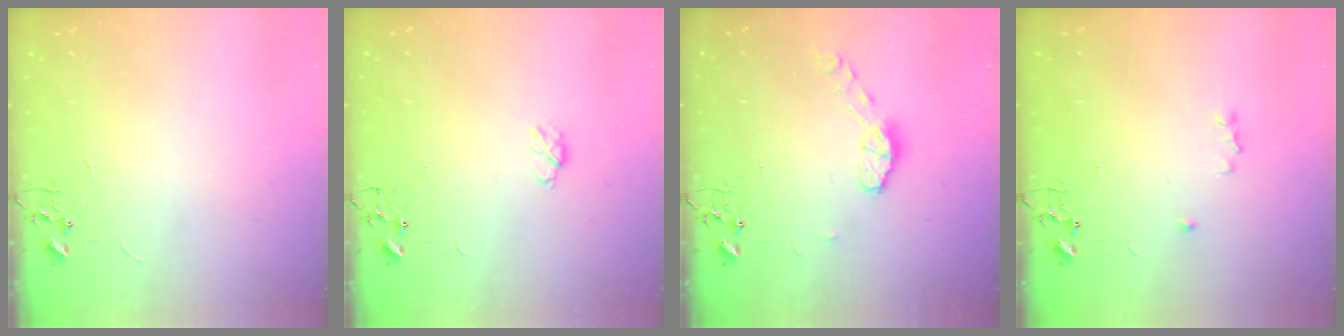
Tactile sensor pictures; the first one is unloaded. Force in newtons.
{"total": 4.5, "press": 4.4, "slide": 0.8}
{"total": 7.5, "press": 7.5, "slide": 0.5}
{"total": 3.4, "press": 3.4, "slide": 0.6}